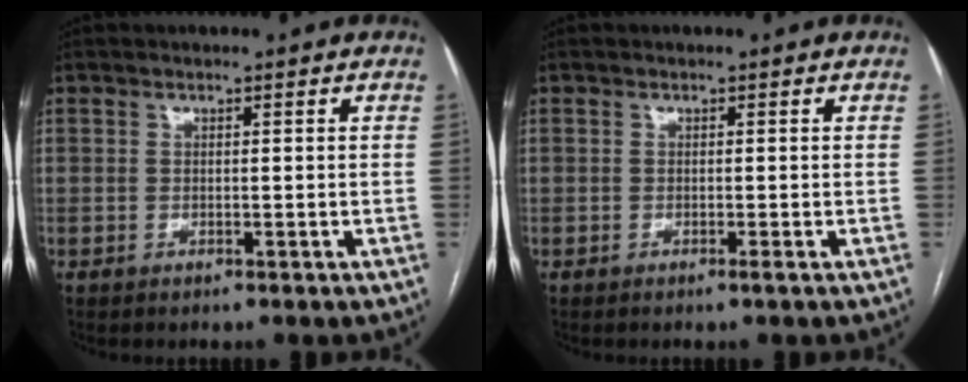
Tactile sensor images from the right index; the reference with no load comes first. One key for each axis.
{"total": 0.6, "fx": -0.3, "fy": -0.2, "fz": 0.4, "tx": -0.005, "ty": 0.000, "tz": -0.008}